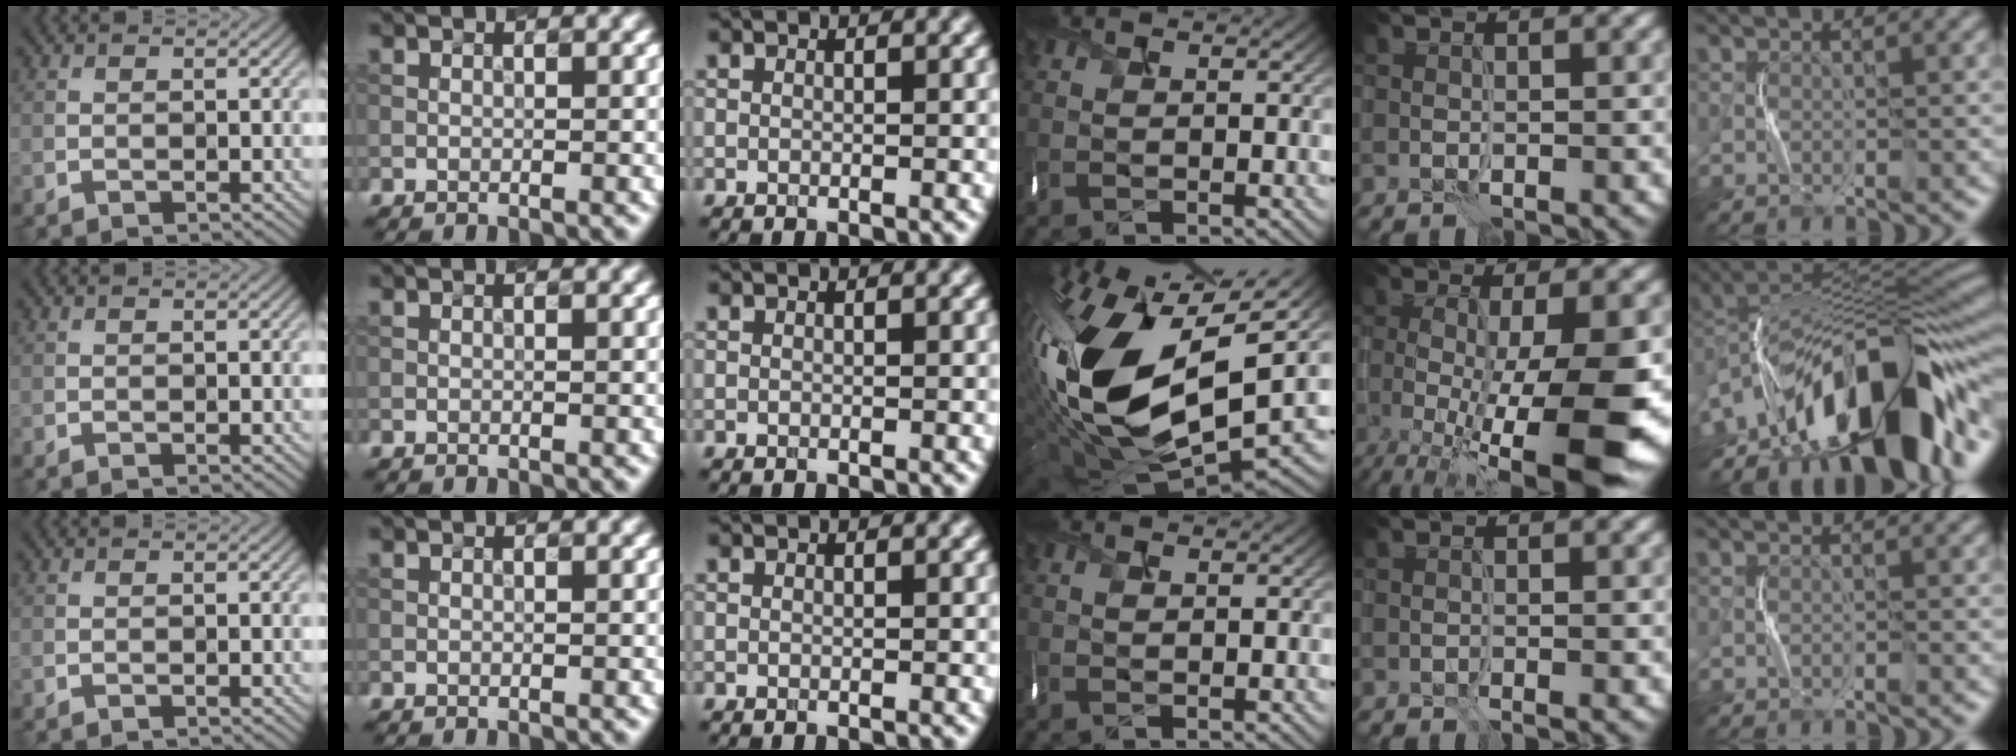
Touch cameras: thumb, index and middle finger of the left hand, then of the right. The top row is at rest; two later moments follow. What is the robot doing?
{"motion": "shake", "object": "box of matches"}